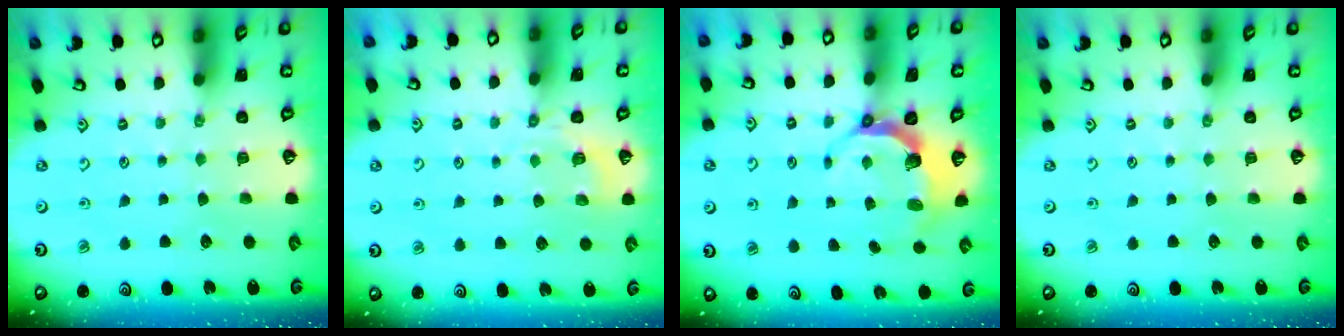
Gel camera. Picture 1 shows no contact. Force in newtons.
{"total": 3.9, "press": 3.1, "slide": 2.3}
{"total": 6.5, "press": 5.0, "slide": 4.2}
{"total": 0.0}